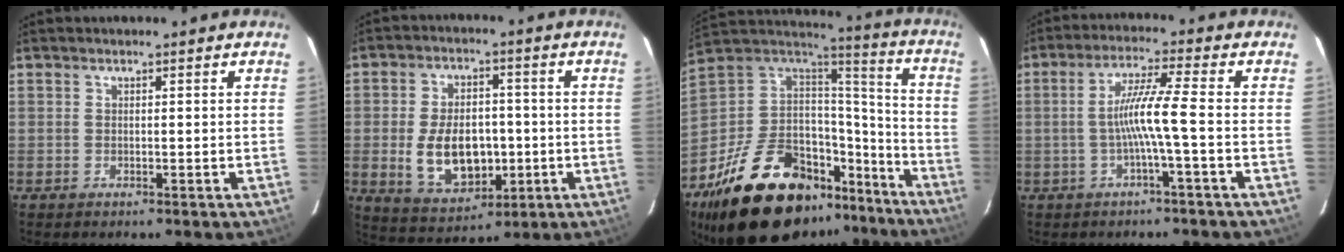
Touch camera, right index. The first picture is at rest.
{"total": 12.8, "force": [-1.9, 8.2, 9.7], "torque": [-0.198, -0.001, -0.012]}
{"total": 30.0, "force": [-20.0, 15.0, 16.6], "torque": [-0.331, 0.013, -0.293]}
{"total": 7.0, "force": [-1.8, -1.3, 6.6], "torque": [-0.138, 0.003, -0.029]}